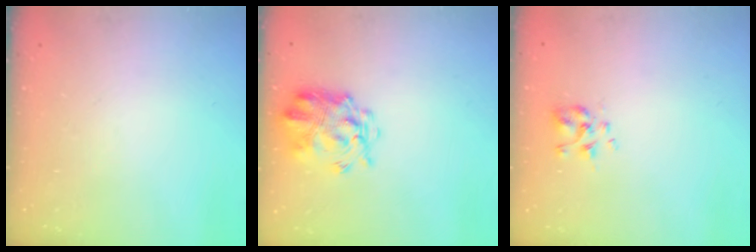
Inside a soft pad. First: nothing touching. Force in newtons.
{"total": 4.4, "press": 4.1, "slide": 1.6}
{"total": 2.3, "press": 2.1, "slide": 0.9}